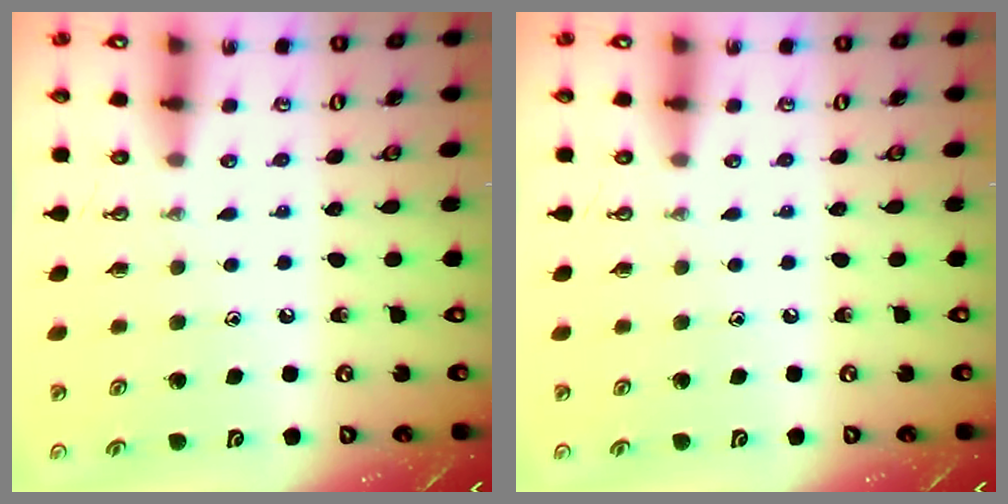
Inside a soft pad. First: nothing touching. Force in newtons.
{"total": 0.0}